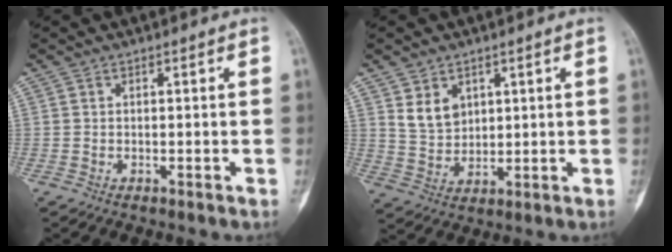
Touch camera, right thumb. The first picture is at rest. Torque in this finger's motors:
{"motor_torque": [-0.08, 0.09, 0.10, -0.05, 0.00]}